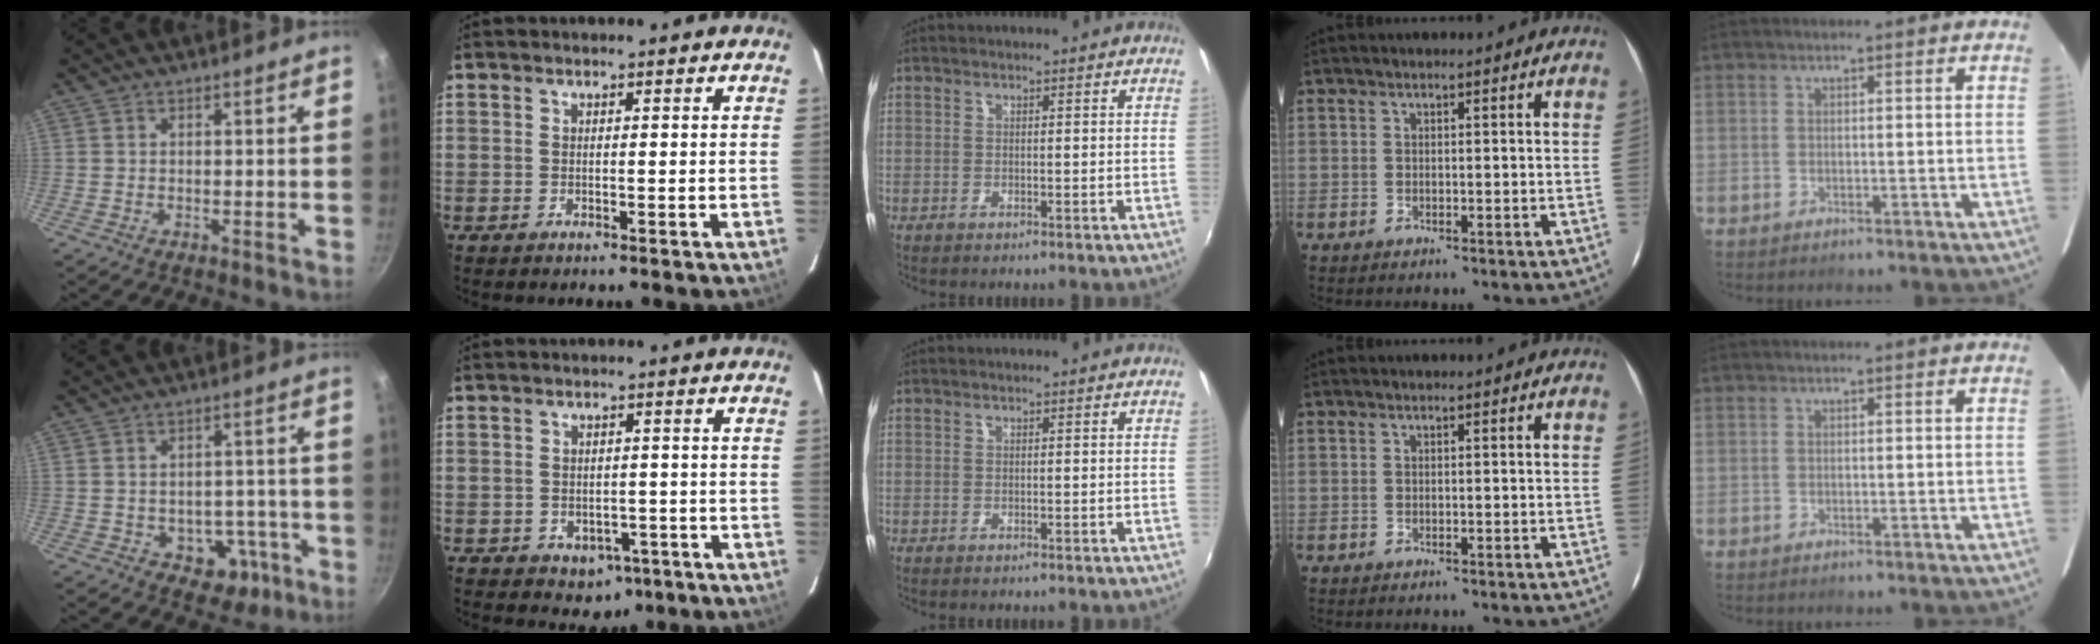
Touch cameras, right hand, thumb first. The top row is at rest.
{"thumb": {"total": 8.2, "force": [-3.2, 6.2, 4.3], "torque": [-0.011, 0.032, -0.025]}, "index": {"total": 5.0, "force": [-2.5, 4.1, 1.5], "torque": [-0.027, 0.018, -0.015]}}